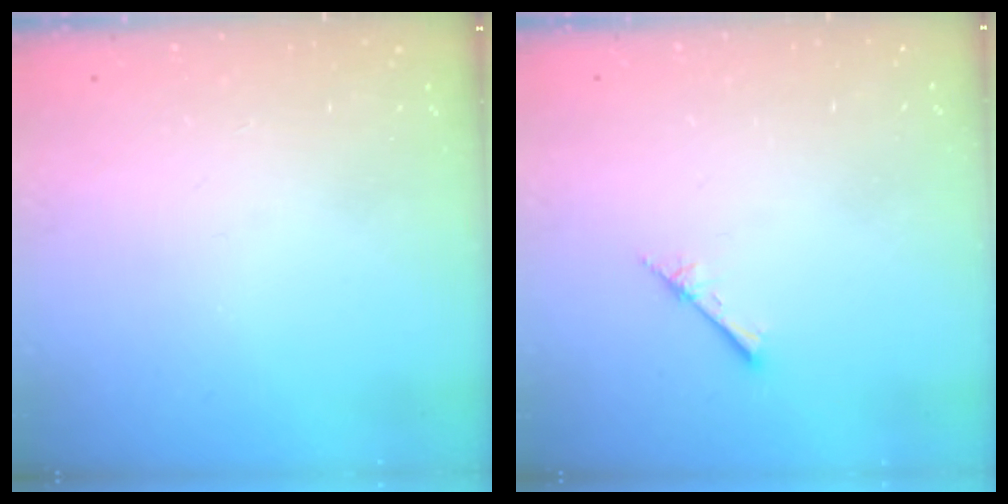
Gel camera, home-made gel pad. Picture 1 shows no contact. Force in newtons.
{"total": 2.4, "press": 2.4, "slide": 0.3}